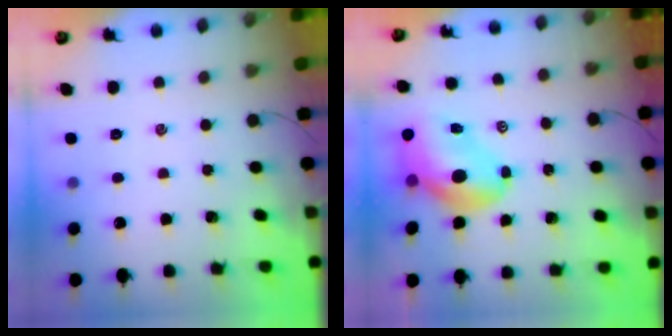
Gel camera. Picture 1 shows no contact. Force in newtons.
{"total": 10.6, "press": 10.2, "slide": 3.0}